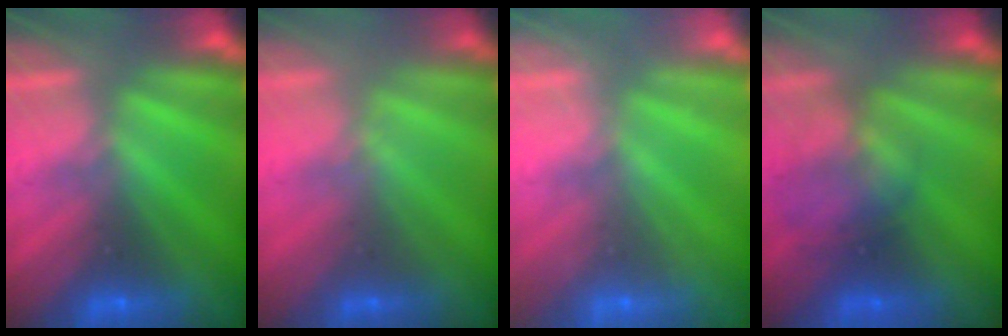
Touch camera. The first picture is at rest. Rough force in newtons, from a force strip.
{"total": 2.1}
{"total": 2.4}
{"total": 2.3}